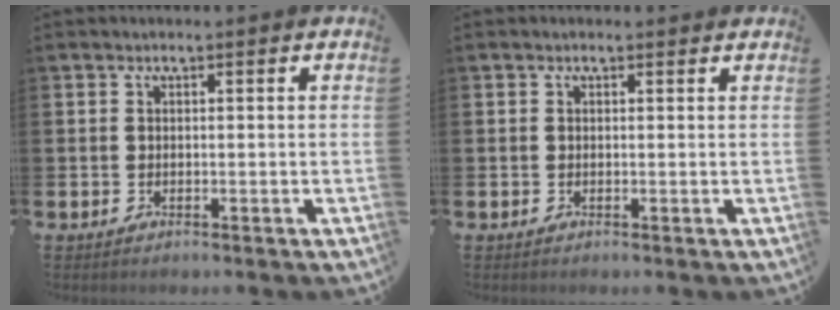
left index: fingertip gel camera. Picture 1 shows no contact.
{"total": 0.0}